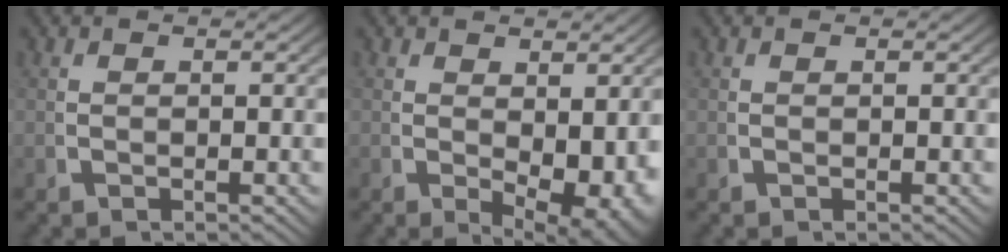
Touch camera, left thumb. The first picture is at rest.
{"total": 4.7, "force": [0.3, 2.4, 4.0], "torque": [-0.067, -0.025, 0.022]}
{"total": 0.0}